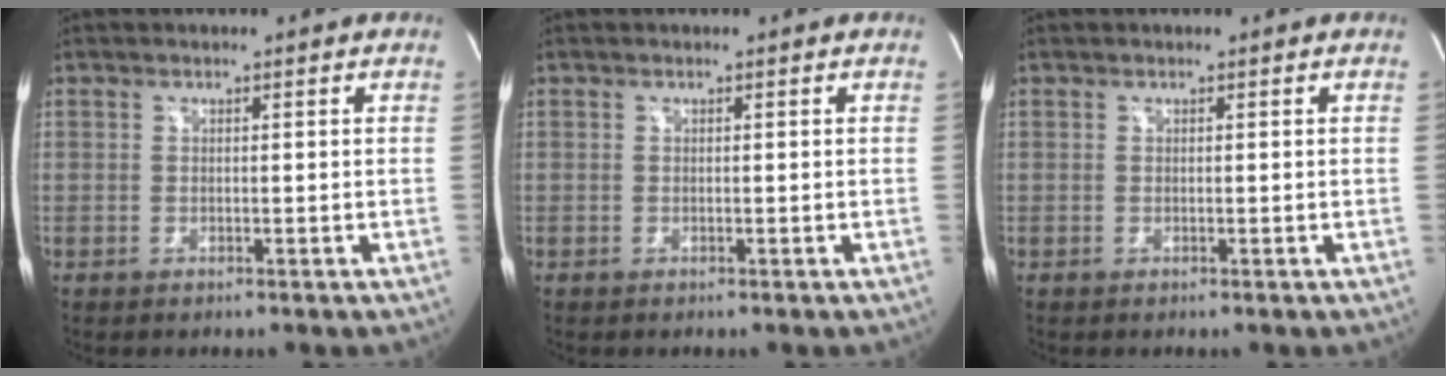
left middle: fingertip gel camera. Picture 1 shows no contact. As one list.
[{"total": 0.0}, {"total": 0.0}]